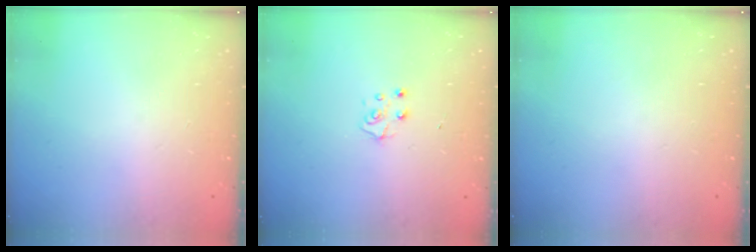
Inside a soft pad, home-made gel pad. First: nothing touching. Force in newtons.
{"total": 5.7, "press": 5.7, "slide": 0.5}
{"total": 0.0}